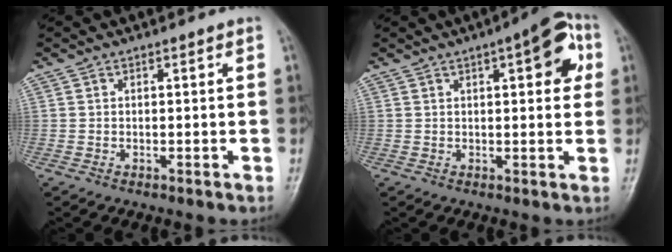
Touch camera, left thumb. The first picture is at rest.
{"total": 9.5, "force": [3.4, 3.5, 8.2], "torque": [-0.080, 0.008, 0.035]}